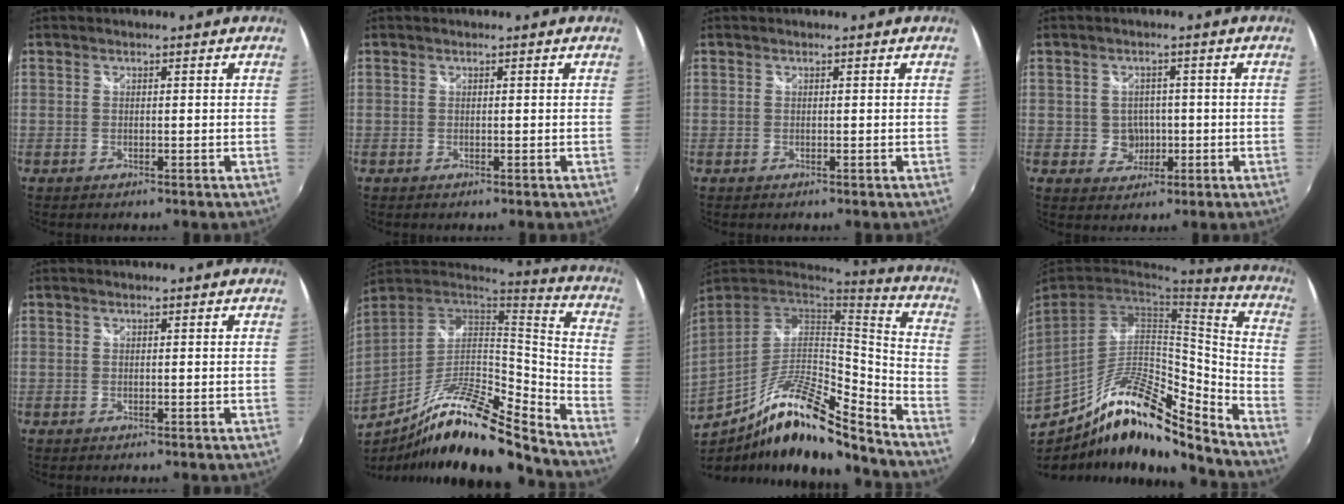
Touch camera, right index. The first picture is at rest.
{"total": 0.0}
{"total": 0.0}
{"total": 4.2, "force": [-0.5, 4.0, 1.1], "torque": [-0.026, 0.009, 0.002]}
{"total": 0.0}
{"total": 21.2, "force": [-15.5, 2.8, 14.1], "torque": [-0.243, -0.021, -0.274]}
{"total": 20.6, "force": [-14.8, 3.9, 13.7], "torque": [-0.243, -0.017, -0.260]}
{"total": 19.2, "force": [-15.0, 4.7, 11.1], "torque": [-0.206, -0.005, -0.264]}